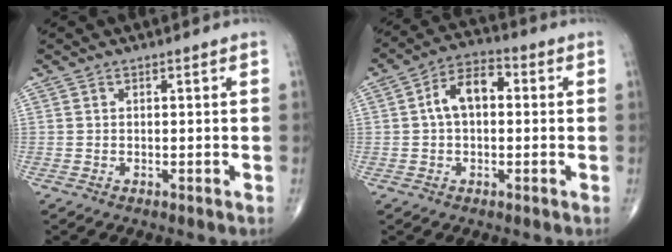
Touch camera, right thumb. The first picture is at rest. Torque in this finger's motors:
{"motor_torque": [0.85, 1.09, 0.88, 0.15, 0.05]}